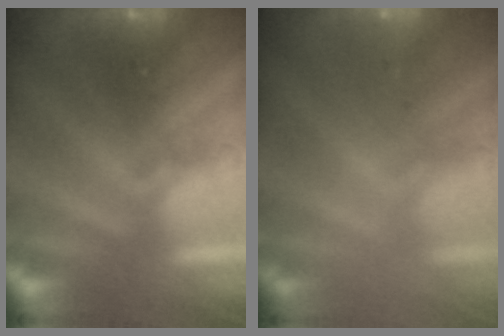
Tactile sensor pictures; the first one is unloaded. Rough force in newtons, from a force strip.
{"total": 2.3}